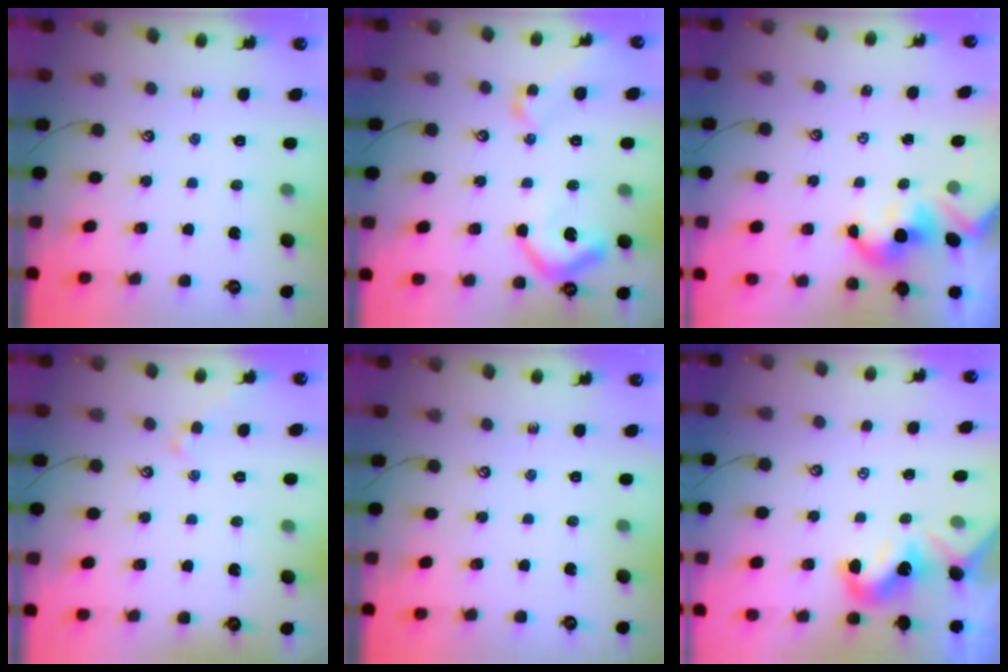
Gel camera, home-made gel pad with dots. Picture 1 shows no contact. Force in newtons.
{"total": 9.8, "press": 9.7, "slide": 1.3}
{"total": 1.9, "press": 1.9, "slide": 0.2}
{"total": 1.9, "press": 1.9, "slide": 0.4}
{"total": 0.0}
{"total": 0.7, "press": 0.6, "slide": 0.4}